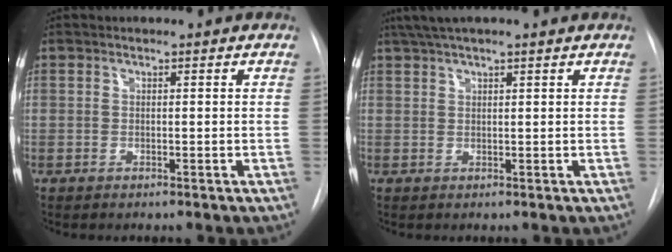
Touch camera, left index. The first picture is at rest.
{"total": 6.1, "force": [4.9, 0.1, 3.7], "torque": [-0.062, 0.039, 0.082]}